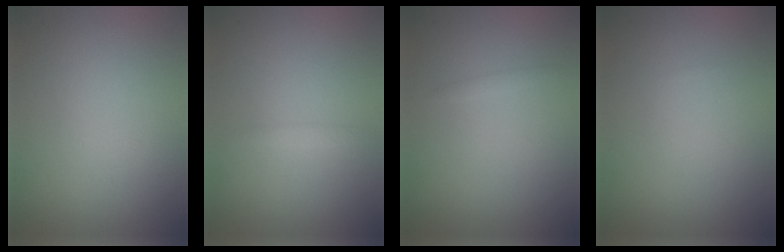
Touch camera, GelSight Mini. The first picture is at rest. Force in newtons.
{"total": 0.7, "press": 0.7, "slide": 0.0}
{"total": 0.6, "press": 0.6, "slide": 0.0}
{"total": 0.0}